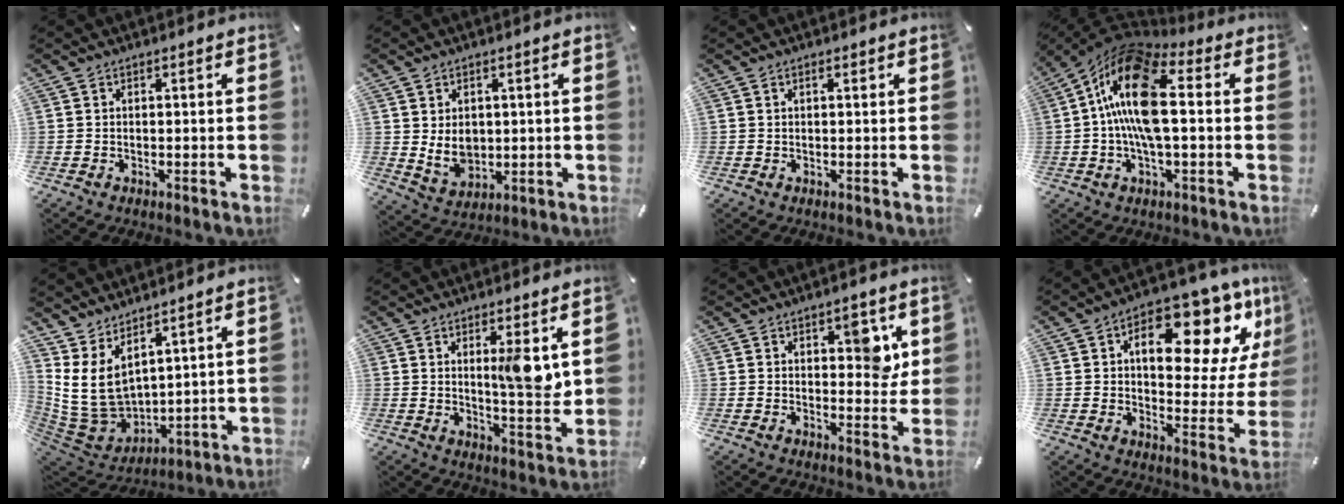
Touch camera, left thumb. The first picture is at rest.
{"total": 6.5, "force": [1.3, 5.5, 3.2], "torque": [-0.058, -0.007, 0.023]}
{"total": 1.1, "force": [0.4, 0.6, 0.8], "torque": [-0.018, 0.004, 0.006]}
{"total": 18.2, "force": [1.6, 8.6, 15.9], "torque": [-0.314, -0.001, 0.027]}
{"total": 10.3, "force": [5.1, 7.3, 5.3], "torque": [-0.139, -0.042, 0.106]}
{"total": 8.8, "force": [3.1, 2.0, 8.0], "torque": [-0.120, -0.025, 0.044]}
{"total": 6.6, "force": [2.6, 3.7, 4.8], "torque": [-0.037, -0.016, 0.034]}
{"total": 19.2, "force": [9.7, 9.8, 13.3], "torque": [-0.170, -0.068, 0.153]}